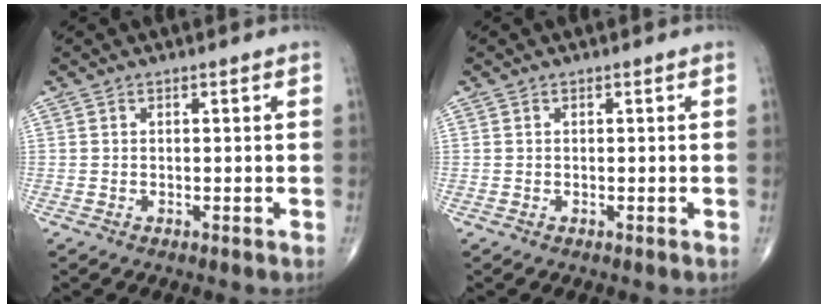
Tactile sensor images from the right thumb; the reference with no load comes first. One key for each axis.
{"total": 0.0}